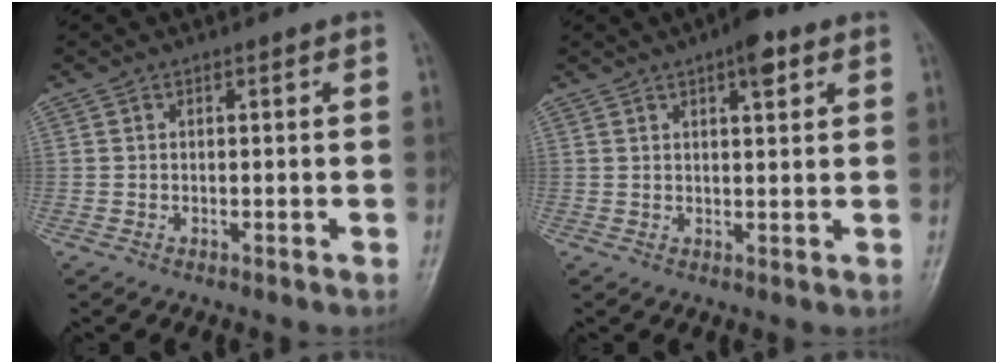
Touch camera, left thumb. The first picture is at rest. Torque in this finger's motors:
{"motor_torque": [0.80, 0.49, 0.44, -0.52, 0.00]}